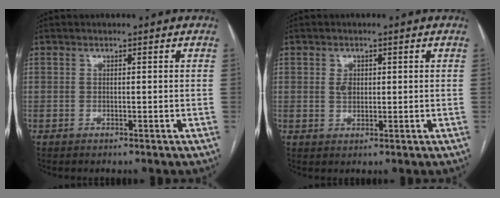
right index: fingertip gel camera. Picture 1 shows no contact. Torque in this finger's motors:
{"motor_torque": [-0.15, -0.02, 0.08, 0.02]}